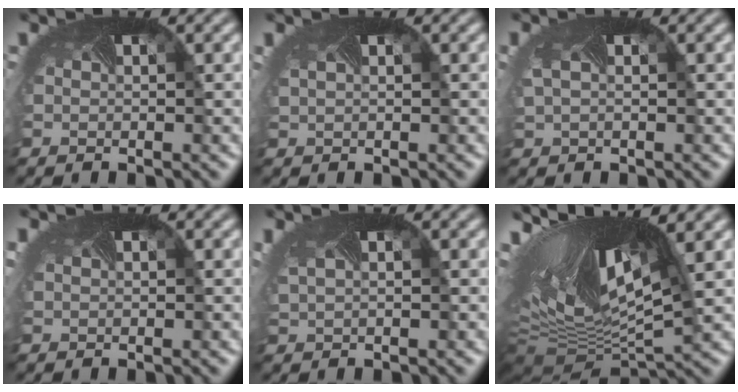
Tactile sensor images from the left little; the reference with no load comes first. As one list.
[{"total": 1.4, "force": [0.7, 0.8, 0.9], "torque": [-0.026, 0.004, 0.014]}, {"total": 1.2, "force": [0.2, 0.8, 0.9], "torque": [-0.040, -0.004, 0.020]}, {"total": 1.3, "force": [0.5, 0.8, 0.9], "torque": [-0.027, 0.003, 0.011]}, {"total": 2.5, "force": [1.2, 1.4, 1.7], "torque": [-0.051, 0.009, 0.031]}, {"total": 15.3, "force": [4.0, 6.8, 13.2], "torque": [-0.245, 0.003, 0.086]}]